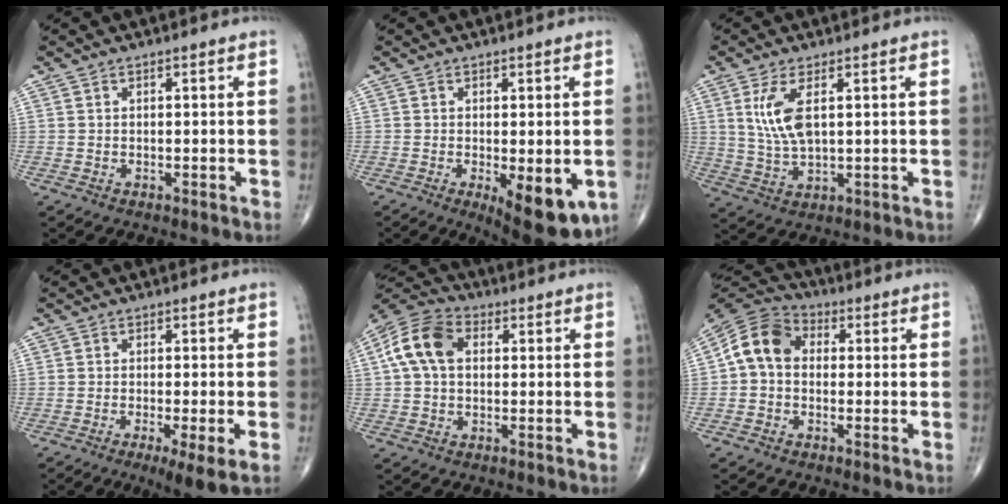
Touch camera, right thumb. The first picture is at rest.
{"total": 10.8, "force": [-3.5, 4.1, 9.4], "torque": [-0.111, -0.016, -0.040]}
{"total": 7.5, "force": [2.2, 3.0, 6.5], "torque": [-0.140, -0.010, 0.052]}
{"total": 5.9, "force": [-2.4, 0.6, 5.4], "torque": [-0.092, -0.018, -0.042]}
{"total": 10.4, "force": [1.7, 7.2, 7.3], "torque": [-0.142, 0.028, 0.022]}
{"total": 9.4, "force": [0.3, 7.3, 5.9], "torque": [-0.097, 0.029, -0.011]}